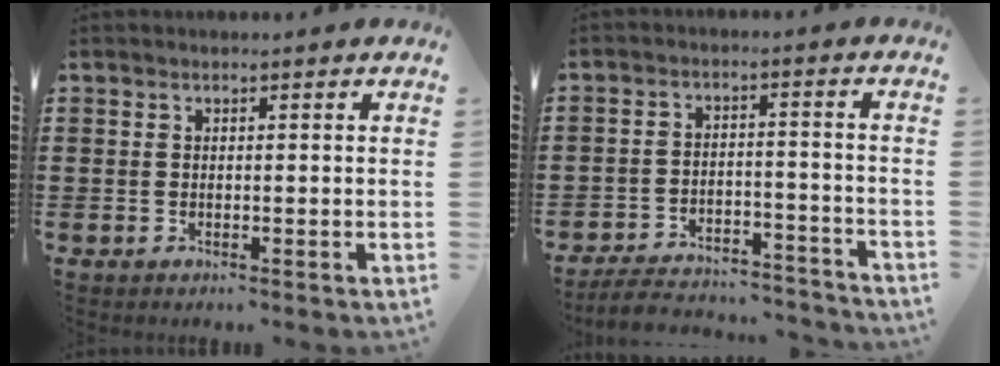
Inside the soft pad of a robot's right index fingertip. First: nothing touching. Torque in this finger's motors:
{"motor_torque": [-0.47, 0.47, 0.02, -0.06]}